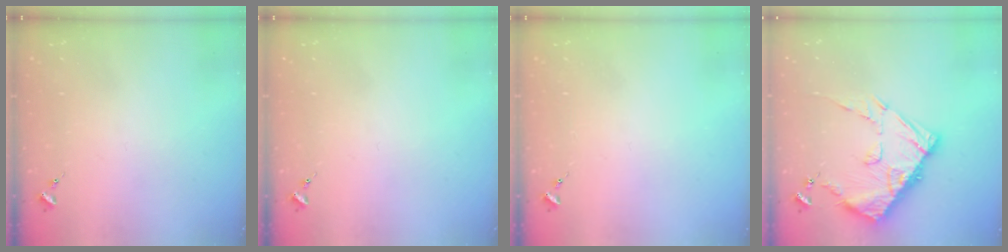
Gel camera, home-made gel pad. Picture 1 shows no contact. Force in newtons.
{"total": 0.0}
{"total": 0.0}
{"total": 14.4, "press": 14.3, "slide": 1.4}